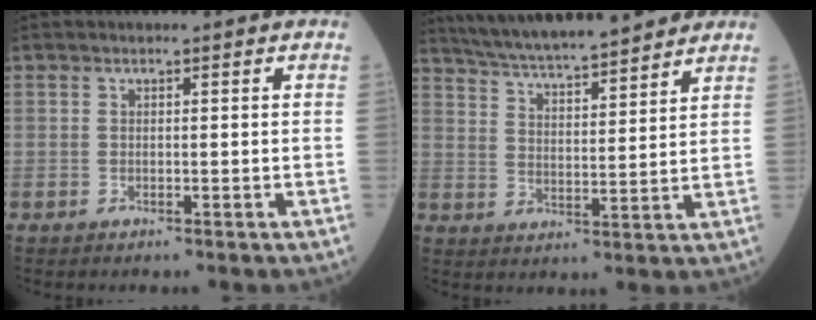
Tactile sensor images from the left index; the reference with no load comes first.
{"total": 17.5, "force": [15.4, 2.0, 7.9], "torque": [-0.134, 0.021, 0.239]}